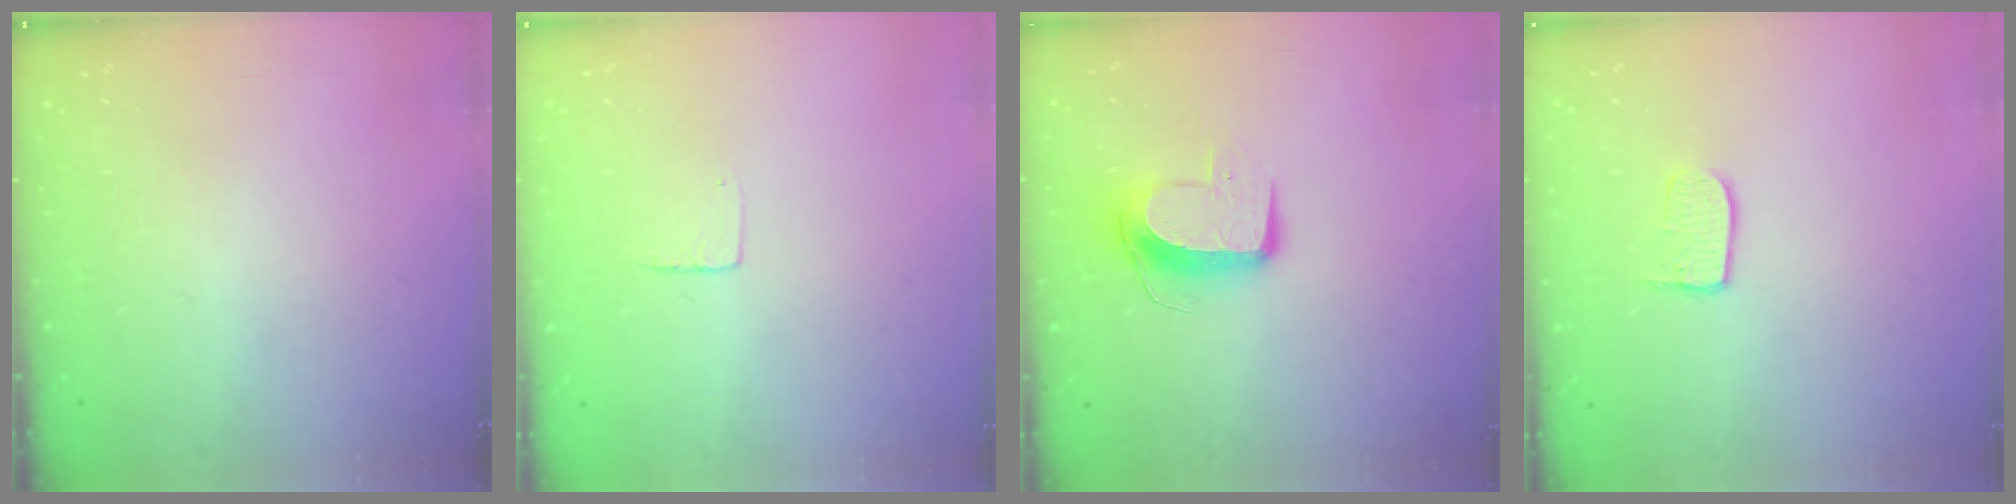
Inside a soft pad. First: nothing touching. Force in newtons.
{"total": 4.5, "press": 4.5, "slide": 0.4}
{"total": 10.0, "press": 10.0, "slide": 0.3}
{"total": 6.1, "press": 6.1, "slide": 0.5}